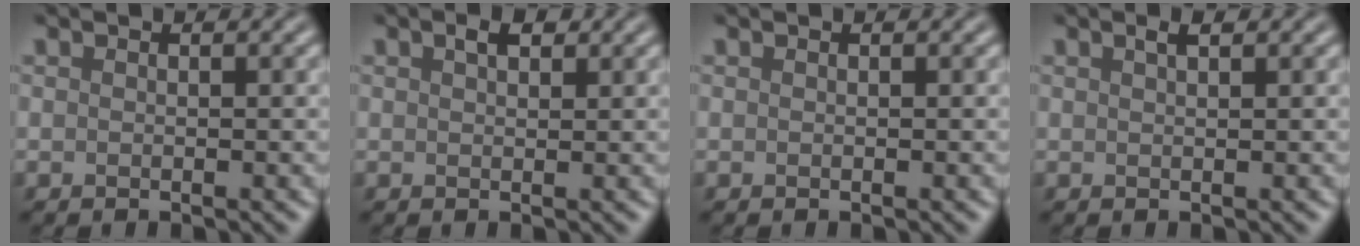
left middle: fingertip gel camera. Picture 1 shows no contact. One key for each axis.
{"total": 1.6, "fx": 1.0, "fy": 0.7, "fz": 1.1, "tx": -0.017, "ty": 0.005, "tz": 0.017}
{"total": 0.0}
{"total": 1.0, "fx": 0.7, "fy": 0.2, "fz": 0.7, "tx": -0.013, "ty": 0.001, "tz": 0.011}